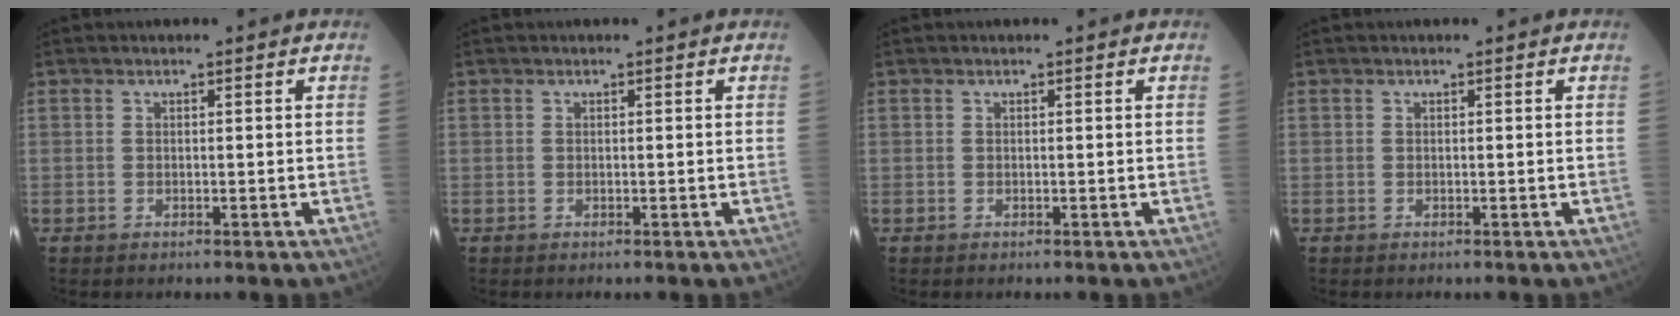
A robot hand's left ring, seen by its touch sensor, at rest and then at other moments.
{"total": 0.0}
{"total": 0.0}
{"total": 0.0}